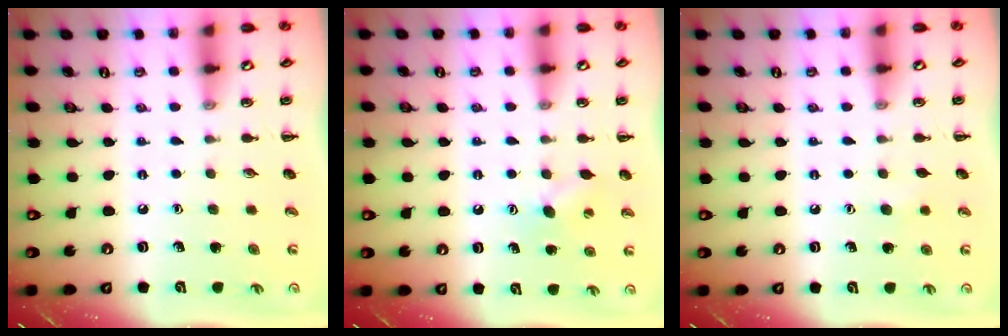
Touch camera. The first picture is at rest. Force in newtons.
{"total": 6.7, "press": 6.4, "slide": 1.9}
{"total": 4.0, "press": 3.9, "slide": 0.9}